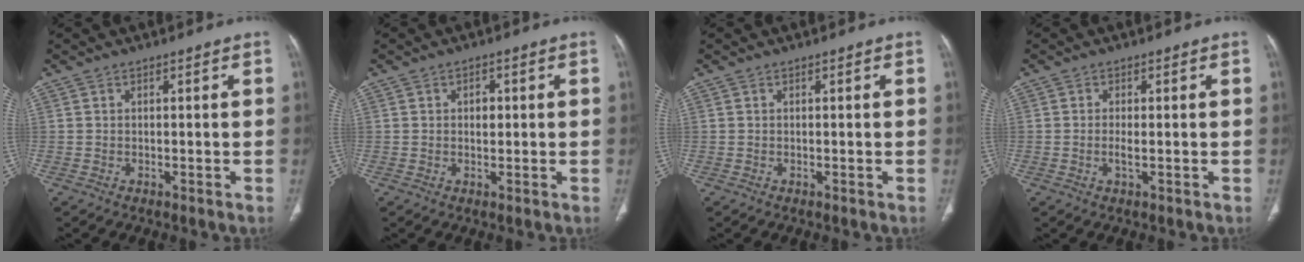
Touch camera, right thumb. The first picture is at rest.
{"total": 1.9, "force": [0.3, 1.4, 1.3], "torque": [-0.010, 0.002, 0.003]}
{"total": 0.0}
{"total": 1.6, "force": [-0.2, 0.4, 1.6], "torque": [-0.037, -0.003, -0.005]}